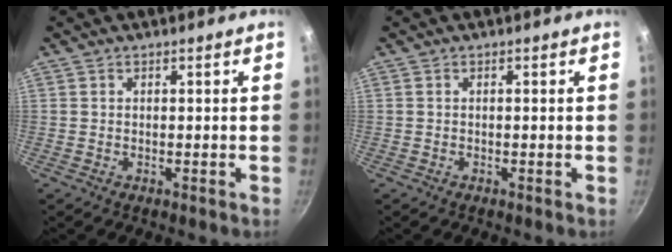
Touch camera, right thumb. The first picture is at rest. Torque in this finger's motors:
{"motor_torque": [0.75, 4.26, -0.47, 0.27, -0.02]}